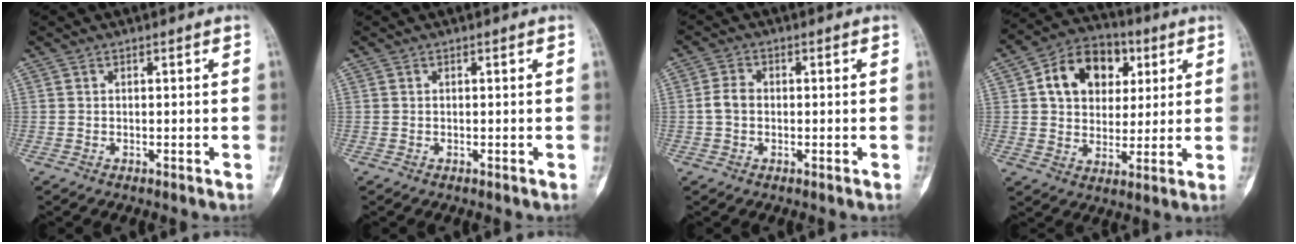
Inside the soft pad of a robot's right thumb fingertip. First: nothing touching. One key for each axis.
{"total": 0.0}
{"total": 3.3, "fx": -0.3, "fy": 2.5, "fz": 2.1, "tx": -0.040, "ty": 0.009, "tz": -0.011}
{"total": 14.3, "fx": 4.3, "fy": 10.7, "fz": 8.4, "tx": -0.097, "ty": 0.003, "tz": 0.065}